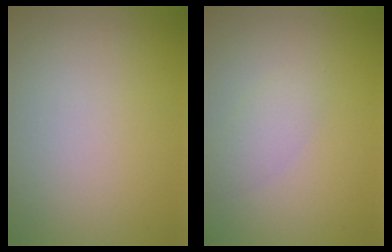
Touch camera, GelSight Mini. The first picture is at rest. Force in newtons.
{"total": 1.7, "press": 1.7, "slide": 0.0}